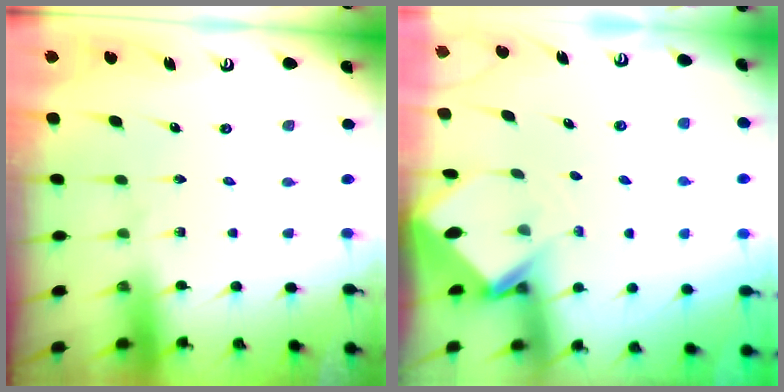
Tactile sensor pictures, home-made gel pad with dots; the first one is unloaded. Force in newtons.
{"total": 3.6, "press": 3.6, "slide": 0.3}